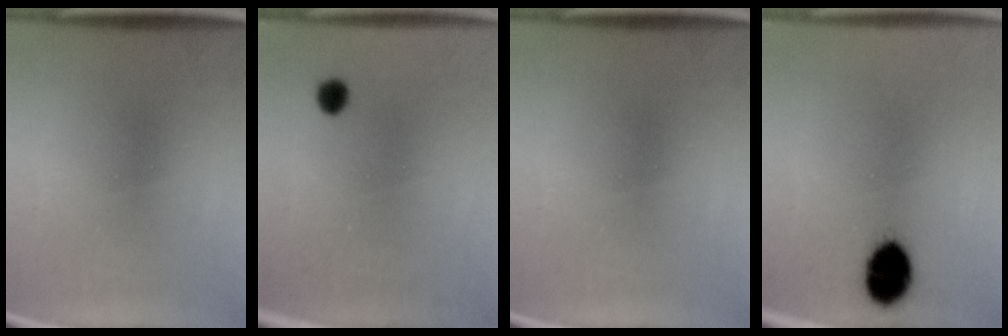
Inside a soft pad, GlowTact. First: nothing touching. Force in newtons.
{"total": 2.1}
{"total": 0.0}
{"total": 8.4}